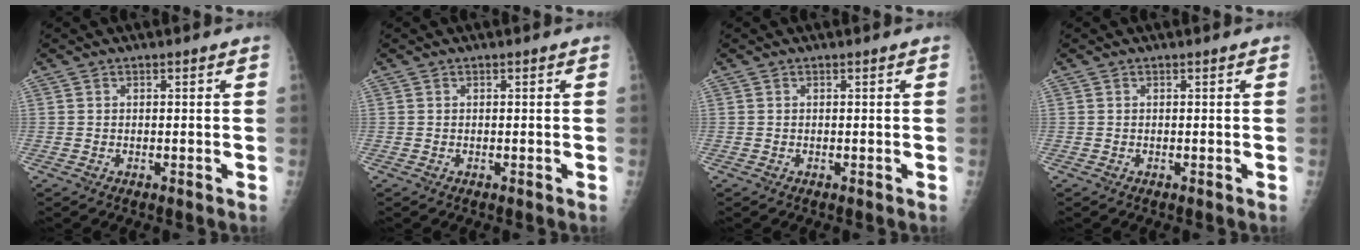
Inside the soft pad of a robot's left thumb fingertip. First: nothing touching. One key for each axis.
{"total": 0.0}
{"total": 0.0}
{"total": 0.0}